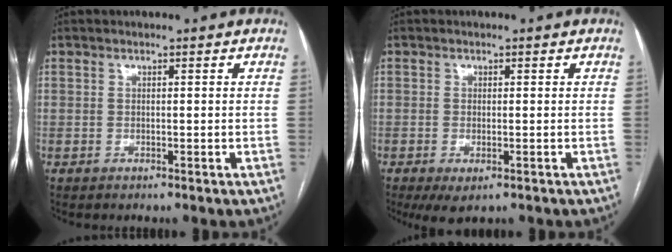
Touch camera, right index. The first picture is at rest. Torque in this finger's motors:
{"motor_torque": [0.88, -0.57, 0.27, 0.06]}